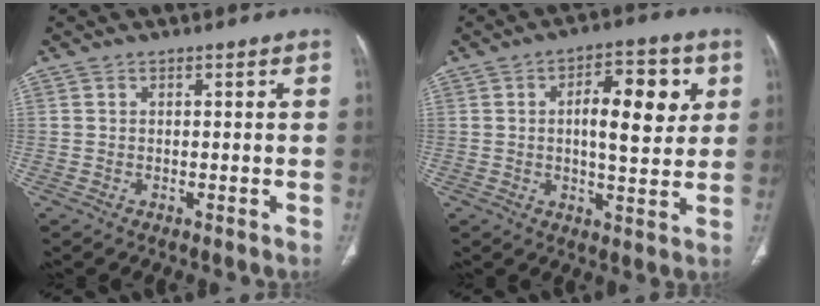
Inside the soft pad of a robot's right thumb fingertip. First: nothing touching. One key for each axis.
{"total": 11.7, "fx": 2.8, "fy": 4.8, "fz": 10.3, "tx": -0.122, "ty": -0.006, "tz": 0.038}